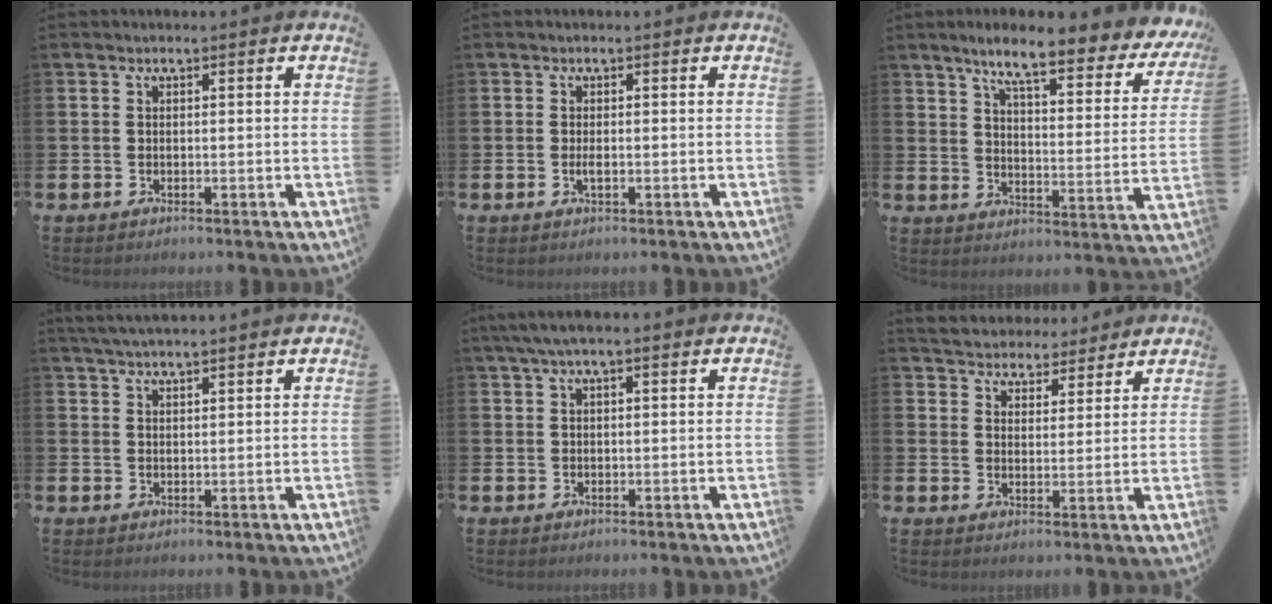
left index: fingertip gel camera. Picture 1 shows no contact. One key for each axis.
{"total": 1.0, "fx": -0.1, "fy": 0.3, "fz": 1.0, "tx": -0.022, "ty": 0.000, "tz": -0.002}
{"total": 8.2, "fx": 6.8, "fy": 1.0, "fz": 4.4, "tx": -0.102, "ty": -0.047, "tz": 0.109}
{"total": 3.4, "fx": 3.2, "fy": 0.1, "fz": 0.9, "tx": -0.021, "ty": -0.008, "tz": 0.059}
{"total": 3.0, "fx": 2.2, "fy": 0.5, "fz": 2.1, "tx": -0.043, "ty": 0.003, "tz": 0.039}
{"total": 4.7, "fx": 4.6, "fy": 1.2, "fz": -0.5, "tx": -0.012, "ty": -0.032, "tz": 0.081}